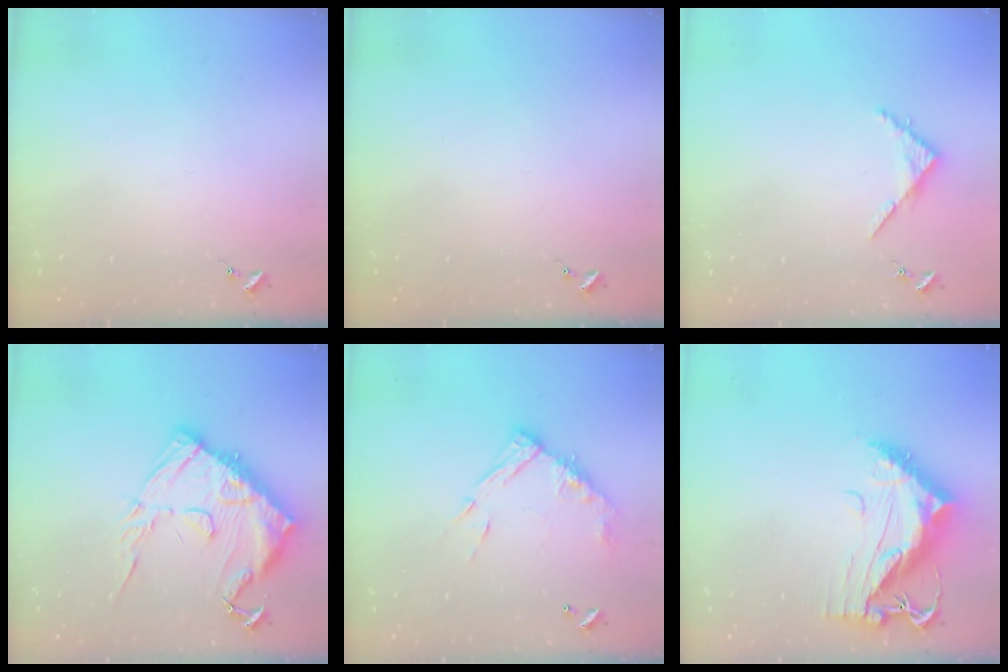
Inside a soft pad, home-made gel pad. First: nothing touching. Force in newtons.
{"total": 0.0}
{"total": 3.8, "press": 3.8, "slide": 0.4}
{"total": 18.7, "press": 18.6, "slide": 1.2}
{"total": 13.3, "press": 13.3, "slide": 1.1}
{"total": 13.7, "press": 13.6, "slide": 1.3}